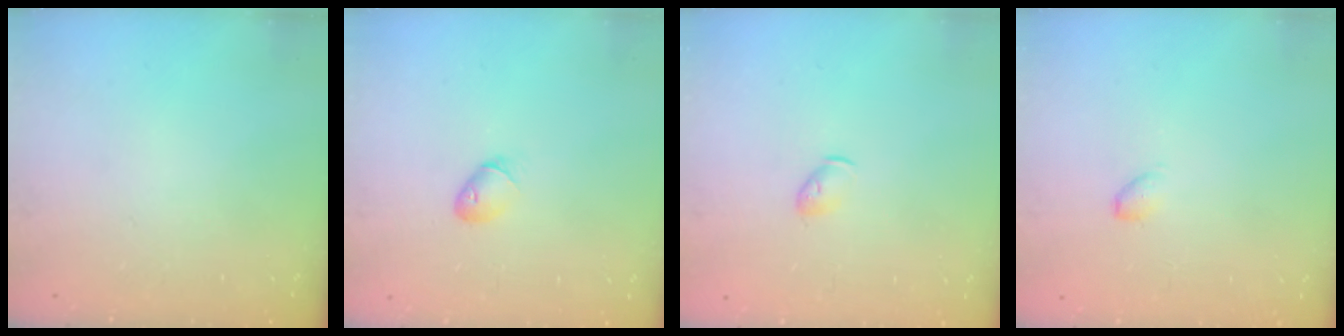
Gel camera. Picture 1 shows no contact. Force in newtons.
{"total": 4.5, "press": 4.4, "slide": 1.1}
{"total": 4.3, "press": 4.2, "slide": 0.9}
{"total": 4.5, "press": 4.5, "slide": 0.5}